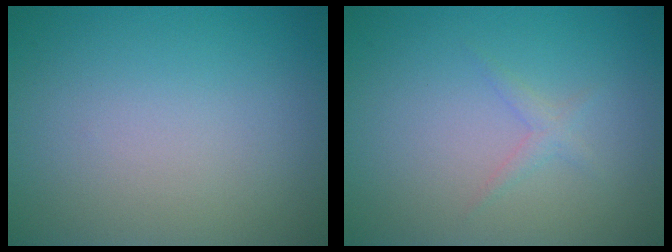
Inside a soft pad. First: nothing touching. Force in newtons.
{"total": 1.0, "press": 1.0, "slide": 0.0}